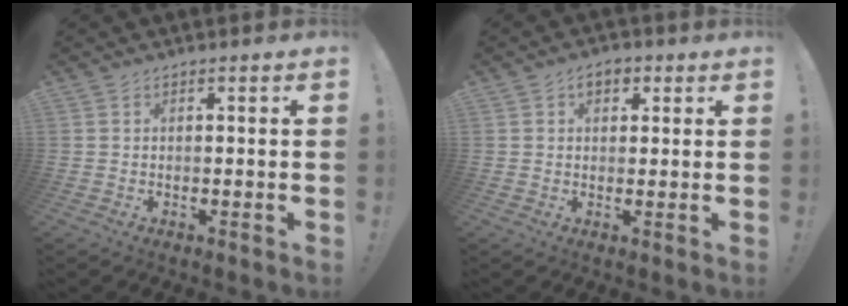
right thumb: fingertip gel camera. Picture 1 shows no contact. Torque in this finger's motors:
{"motor_torque": [0.17, 0.17, 0.01, -0.01, 0.00]}